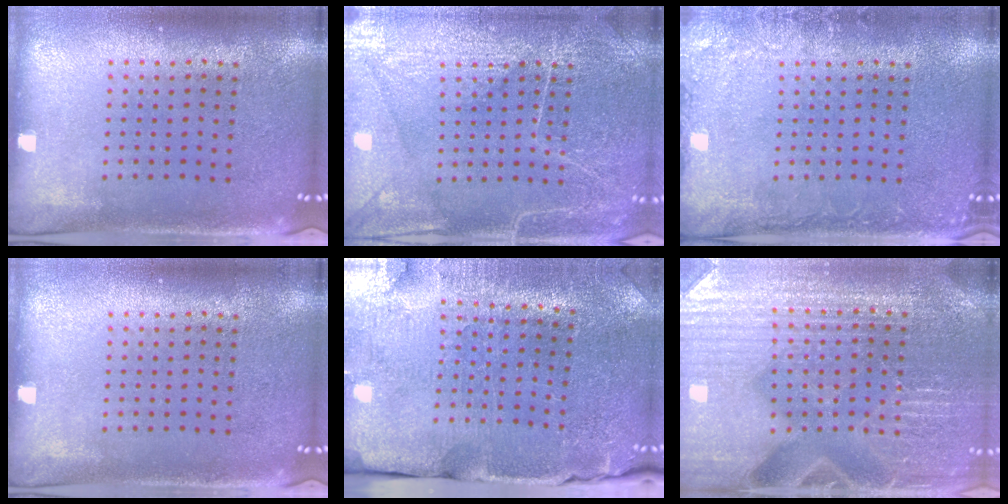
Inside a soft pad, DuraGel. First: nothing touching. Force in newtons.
{"total": 5.3, "press": 5.2, "slide": 0.6}
{"total": 2.2, "press": 2.1, "slide": 0.2}
{"total": 0.0}
{"total": 3.6, "press": 3.6, "slide": 0.4}
{"total": 4.7, "press": 4.4, "slide": 1.5}